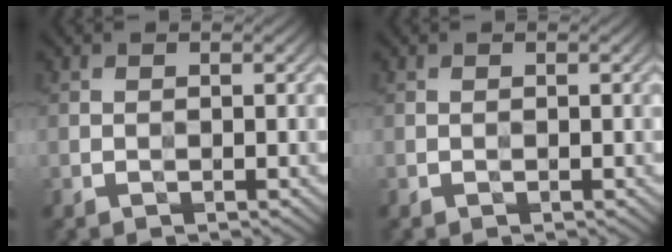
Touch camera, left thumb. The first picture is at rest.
{"total": 0.0}